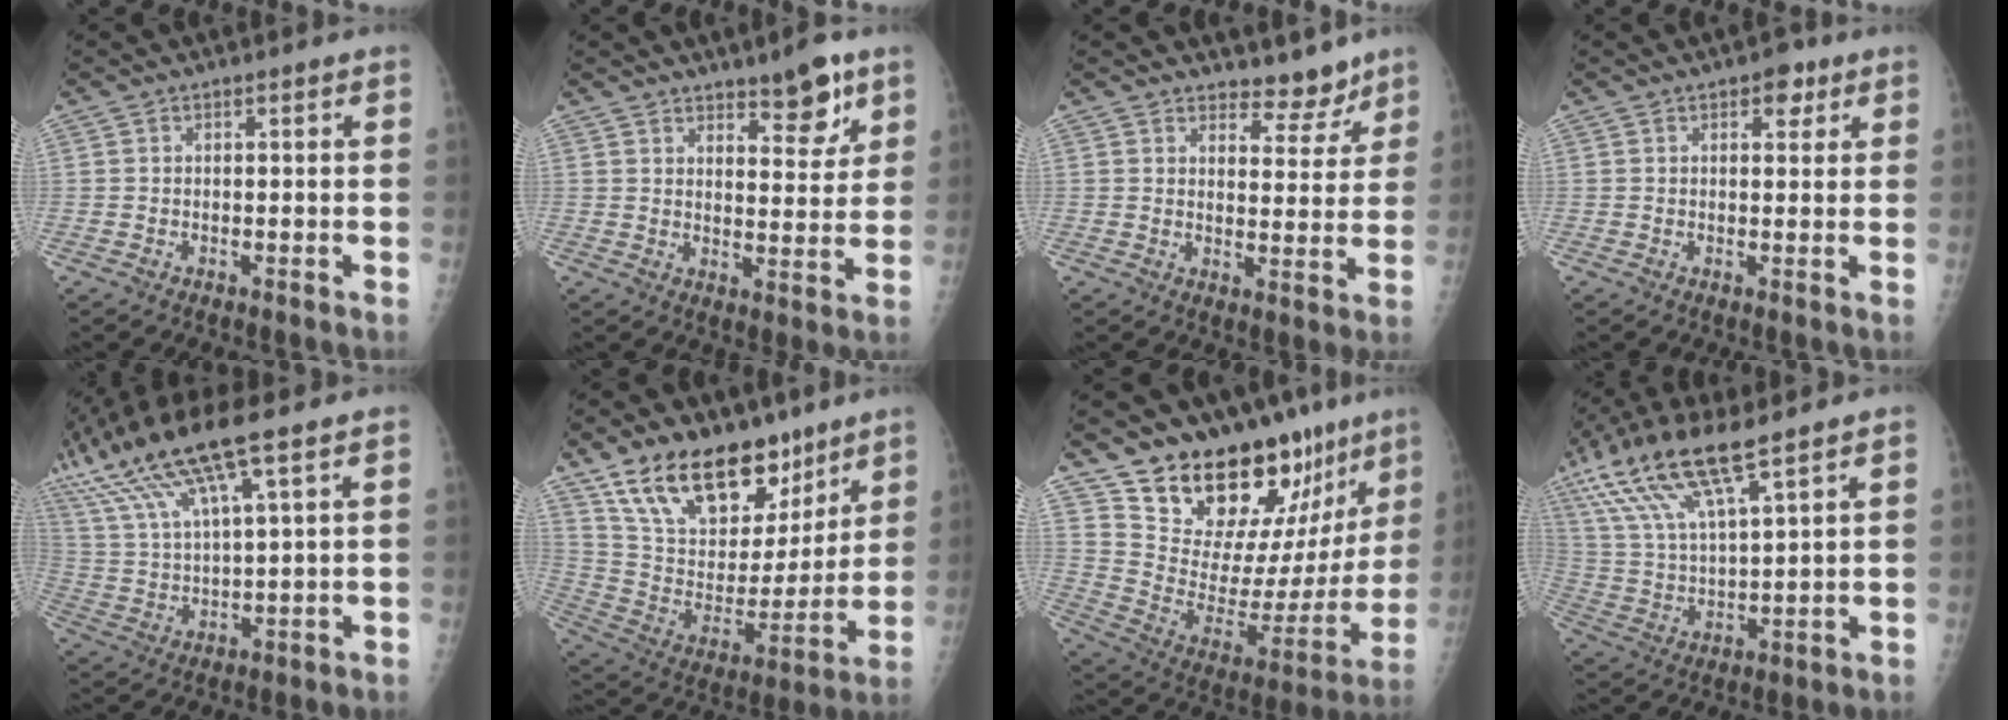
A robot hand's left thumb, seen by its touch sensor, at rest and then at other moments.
{"total": 7.9, "force": [5.3, 2.8, 5.1], "torque": [-0.046, -0.037, 0.077]}
{"total": 5.8, "force": [5.1, 2.5, 1.0], "torque": [0.013, -0.045, 0.074]}
{"total": 3.4, "force": [1.9, 2.0, 2.1], "torque": [-0.008, -0.004, 0.021]}
{"total": 17.5, "force": [10.4, 3.3, 13.6], "torque": [-0.291, -0.004, 0.203]}
{"total": 22.1, "force": [15.0, 11.7, 11.2], "torque": [-0.146, -0.067, 0.265]}
{"total": 25.6, "force": [20.2, 10.5, 11.7], "torque": [-0.132, -0.118, 0.307]}
{"total": 15.5, "force": [9.8, 3.5, 11.5], "torque": [-0.240, -0.022, 0.201]}